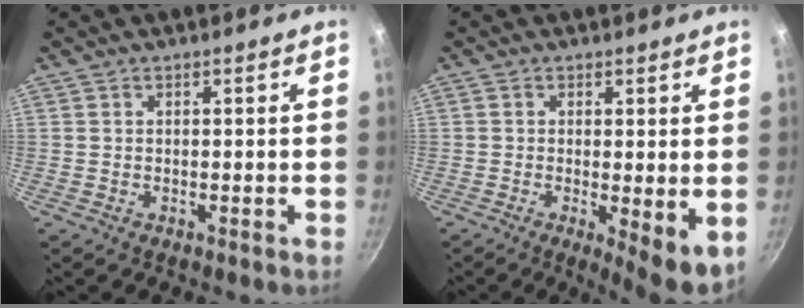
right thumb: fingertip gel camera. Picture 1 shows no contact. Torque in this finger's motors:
{"motor_torque": [0.07, 0.57, 0.16, -0.26, 0.05]}